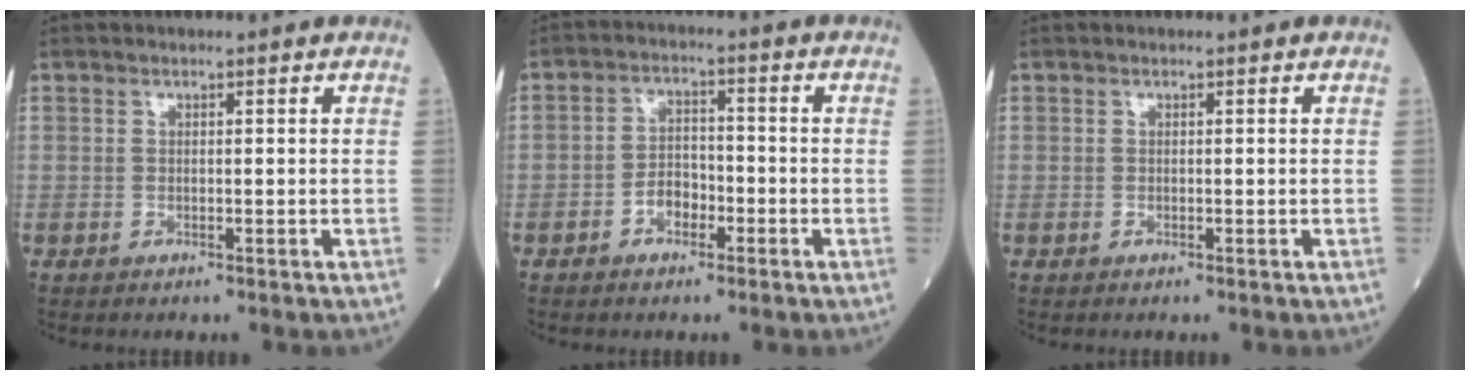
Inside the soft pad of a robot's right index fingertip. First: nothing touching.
{"total": 4.0, "force": [-1.9, 2.5, 2.5], "torque": [-0.039, 0.012, -0.036]}
{"total": 0.0}